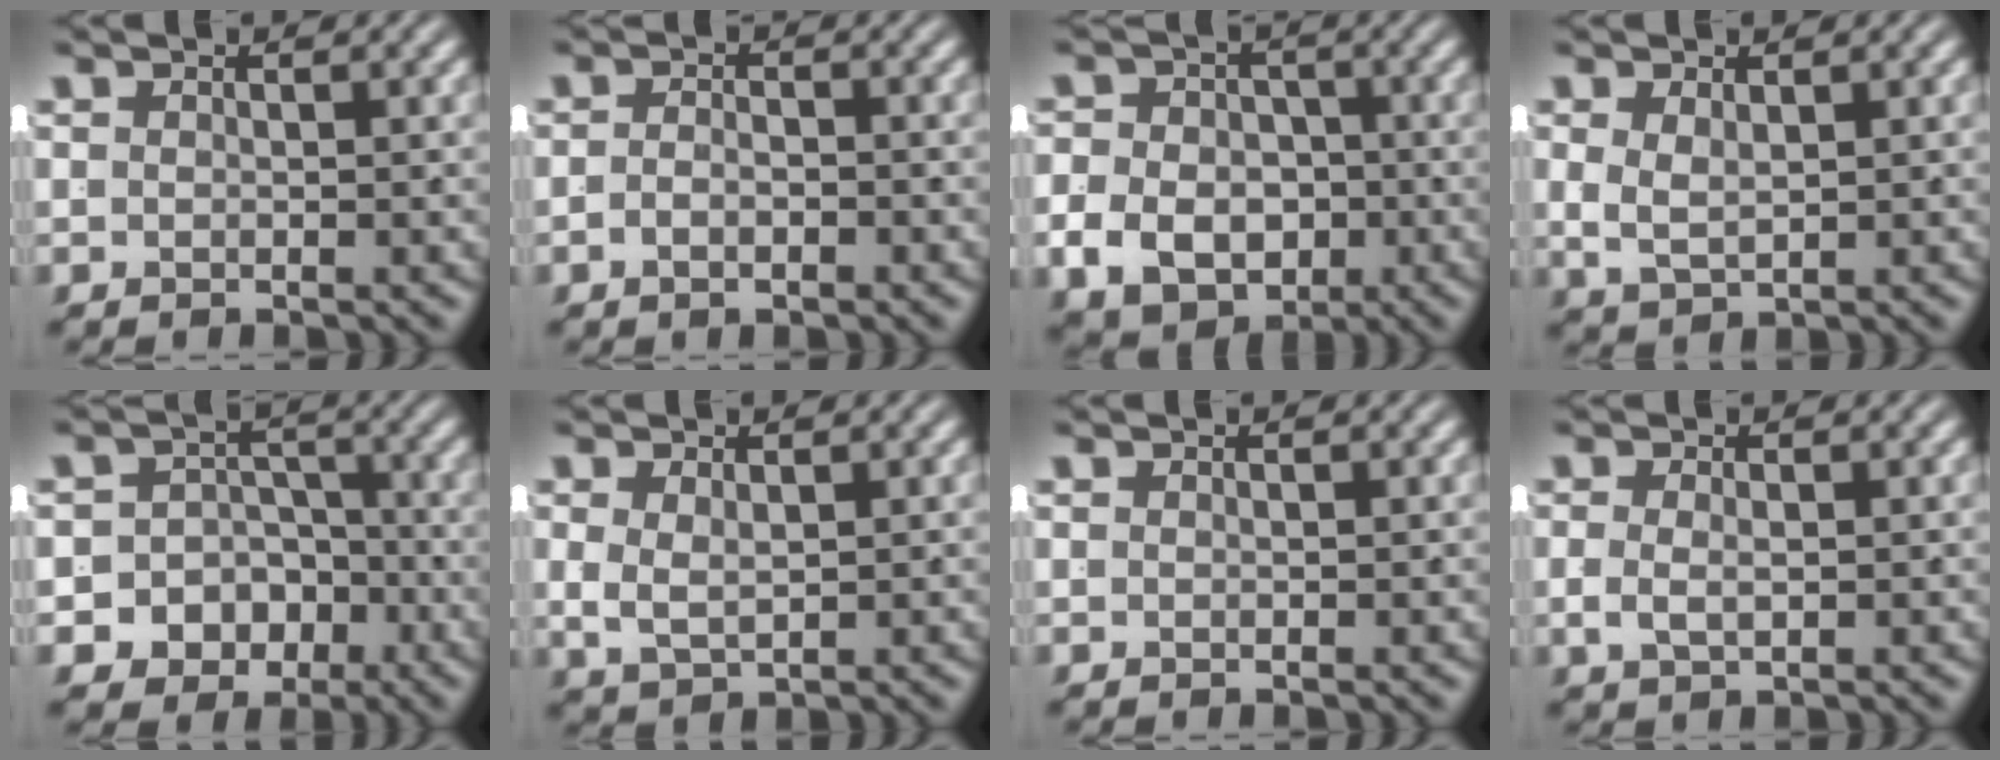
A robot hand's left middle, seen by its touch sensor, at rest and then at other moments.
{"total": 1.7, "force": [-1.3, 0.6, 1.0], "torque": [-0.012, 0.004, -0.025]}
{"total": 7.5, "force": [-2.6, 6.2, 3.4], "torque": [-0.049, -0.024, -0.037]}
{"total": 2.9, "force": [0.5, 2.2, 1.8], "torque": [-0.045, -0.005, 0.019]}
{"total": 12.2, "force": [-4.4, 10.9, 3.2], "torque": [-0.082, -0.040, -0.076]}
{"total": 2.8, "force": [0.4, 2.2, 1.8], "torque": [-0.044, -0.006, 0.019]}
{"total": 0.0}
{"total": 1.3, "force": [-0.1, 0.6, 1.1], "torque": [-0.027, -0.003, 0.006]}